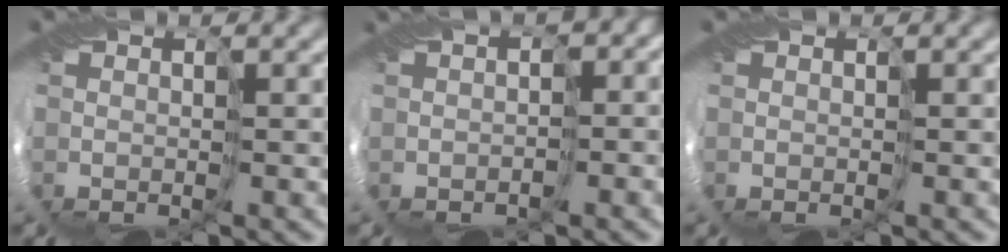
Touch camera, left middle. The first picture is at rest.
{"total": 5.1, "force": [0.8, 3.0, 4.1], "torque": [-0.053, 0.019, 0.012]}
{"total": 0.0}